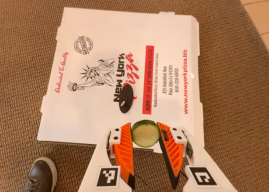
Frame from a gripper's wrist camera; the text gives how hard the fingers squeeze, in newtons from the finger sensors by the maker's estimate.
{"total": 8.3, "left": 8.1, "right": 8.6}